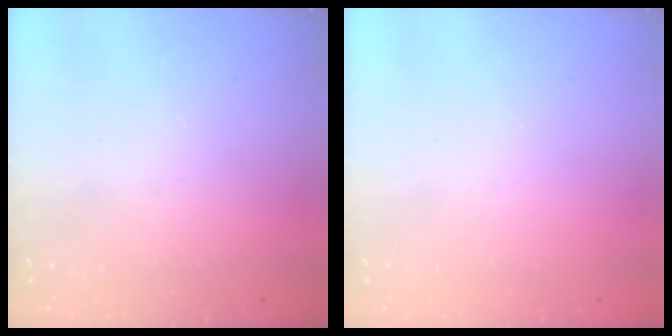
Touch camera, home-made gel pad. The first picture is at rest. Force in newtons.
{"total": 0.0}